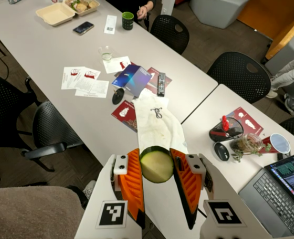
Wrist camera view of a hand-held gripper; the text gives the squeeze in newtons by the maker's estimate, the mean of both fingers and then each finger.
{"total": 11.2, "left": 11.1, "right": 11.2}